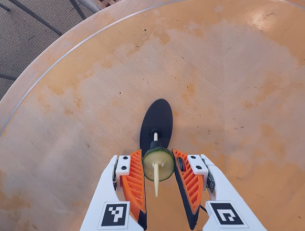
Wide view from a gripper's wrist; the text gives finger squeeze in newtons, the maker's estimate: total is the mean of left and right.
{"total": 9.0, "left": 8.6, "right": 9.3}